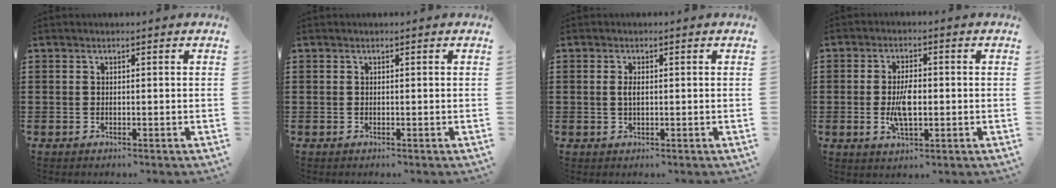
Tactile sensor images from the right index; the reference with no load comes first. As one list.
[{"total": 0.0}, {"total": 1.7, "force": [0.1, 0.7, 1.6], "torque": [-0.032, 0.004, 0.000]}, {"total": 5.5, "force": [-0.6, 2.3, 5.0], "torque": [-0.110, -0.004, -0.017]}]